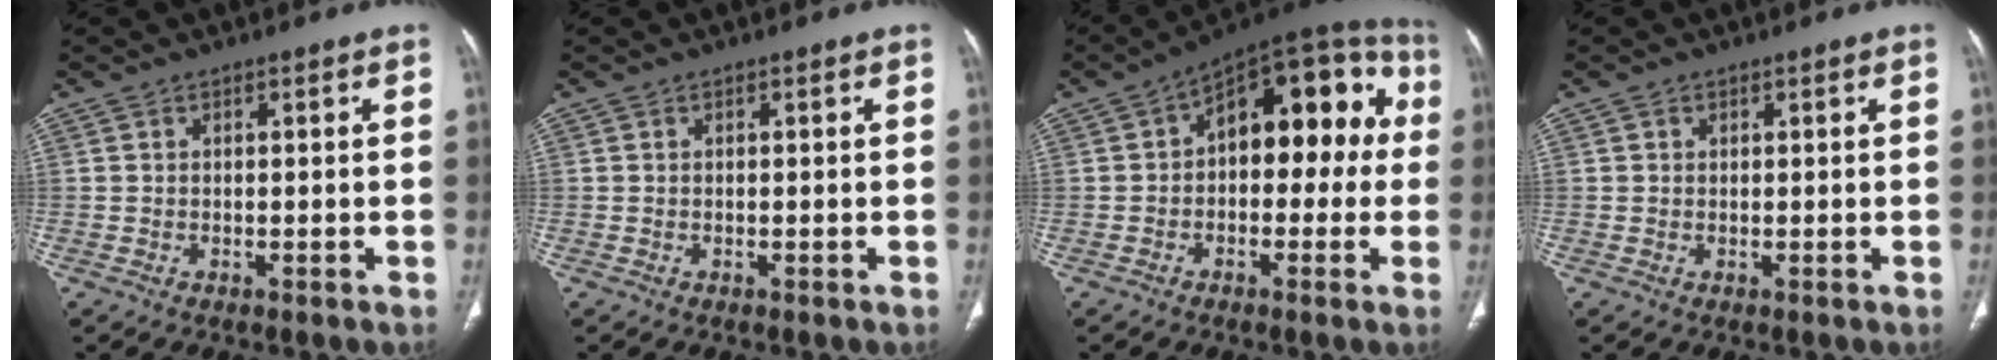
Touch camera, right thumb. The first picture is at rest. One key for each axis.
{"total": 0.0}
{"total": 17.6, "fx": 1.8, "fy": 9.9, "fz": 14.4, "tx": -0.139, "ty": 0.050, "tz": 0.014}
{"total": 0.5, "fx": 0.3, "fy": 0.5, "fz": 0.0, "tx": 0.003, "ty": 0.001, "tz": 0.004}